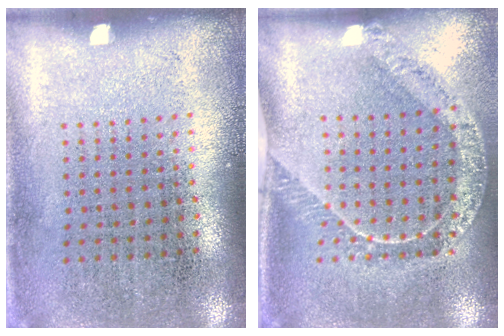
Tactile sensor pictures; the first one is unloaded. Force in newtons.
{"total": 1.4, "press": 1.4, "slide": 0.2}